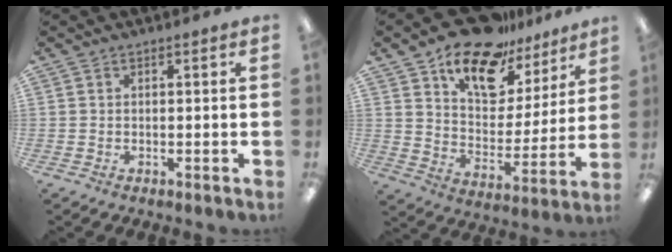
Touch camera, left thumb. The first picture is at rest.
{"total": 17.6, "force": [13.6, 8.6, 7.4], "torque": [-0.136, -0.089, 0.239]}